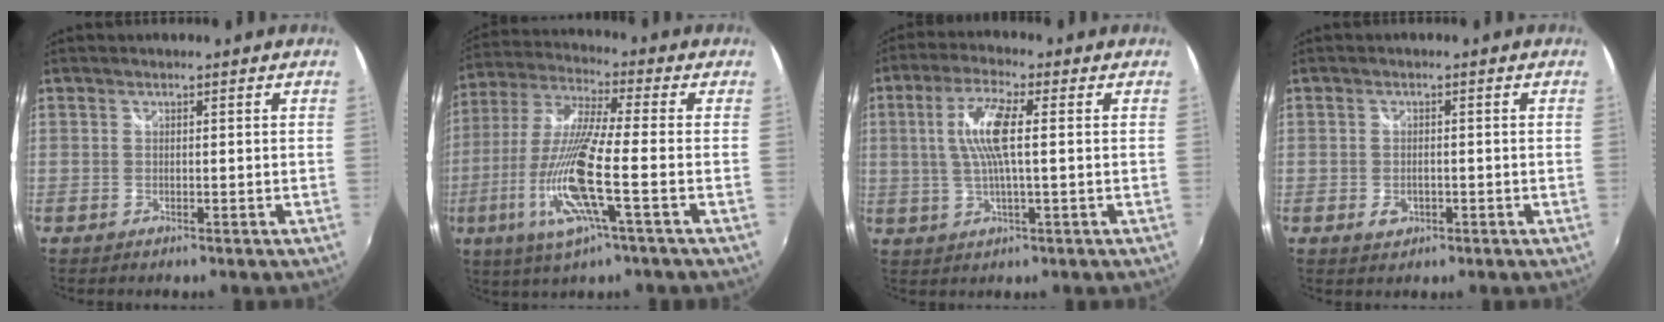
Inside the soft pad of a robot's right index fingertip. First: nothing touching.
{"total": 16.1, "force": [-5.2, 1.3, 15.1], "torque": [-0.305, -0.024, -0.101]}
{"total": 8.7, "force": [1.1, 1.4, 8.5], "torque": [-0.165, 0.004, 0.022]}
{"total": 2.6, "force": [-0.9, 1.9, 1.5], "torque": [-0.029, -0.003, -0.014]}